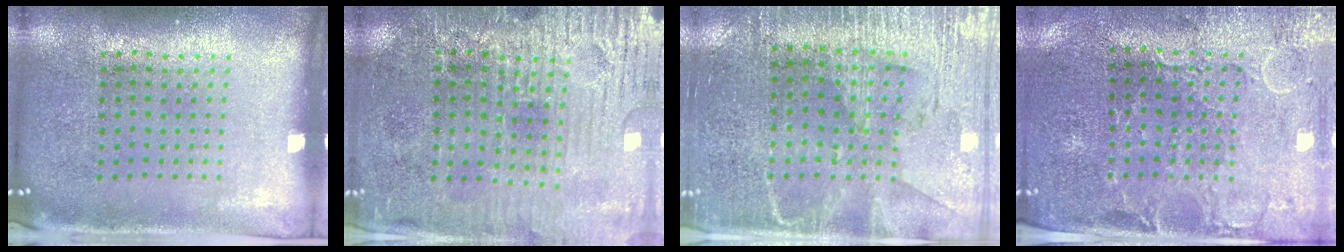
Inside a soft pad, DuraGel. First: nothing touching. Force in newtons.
{"total": 3.5, "press": 3.4, "slide": 0.8}
{"total": 3.3, "press": 2.8, "slide": 1.7}
{"total": 0.6, "press": 0.3, "slide": 0.5}